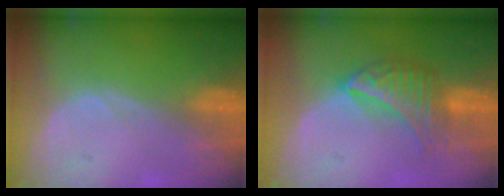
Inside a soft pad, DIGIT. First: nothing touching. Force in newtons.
{"total": 6.3, "press": 6.0, "slide": 2.1}